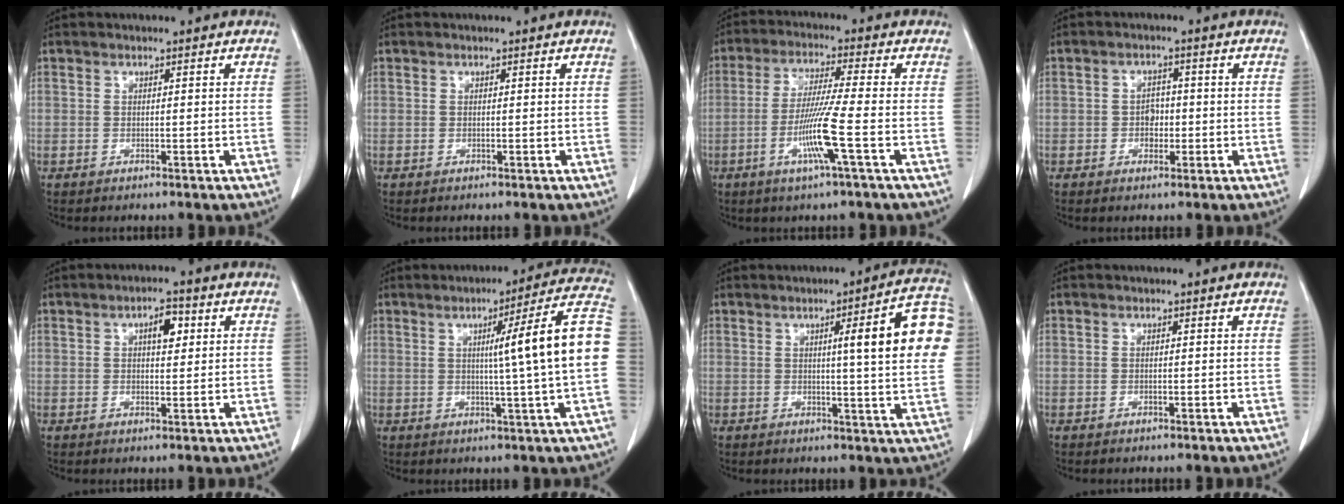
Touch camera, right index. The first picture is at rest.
{"total": 0.0}
{"total": 8.7, "force": [-2.9, -1.2, 8.1], "torque": [-0.159, -0.013, -0.059]}
{"total": 2.6, "force": [-0.5, 1.9, 1.6], "torque": [-0.019, 0.007, -0.009]}
{"total": 3.7, "force": [1.3, 1.5, 3.2], "torque": [-0.051, 0.006, 0.017]}
{"total": 13.9, "force": [0.9, -1.9, 13.7], "torque": [-0.185, 0.012, 0.008]}
{"total": 12.1, "force": [2.5, 0.7, 11.8], "torque": [-0.145, 0.014, 0.025]}
{"total": 0.0}